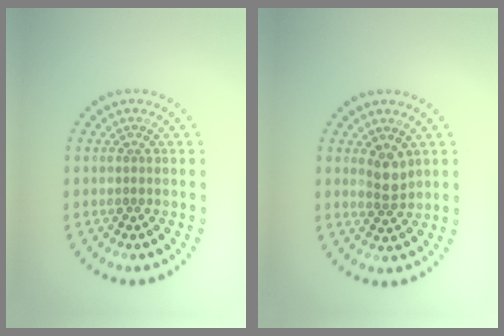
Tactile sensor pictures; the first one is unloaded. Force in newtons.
{"total": 2.0, "press": 1.7, "slide": 1.0}